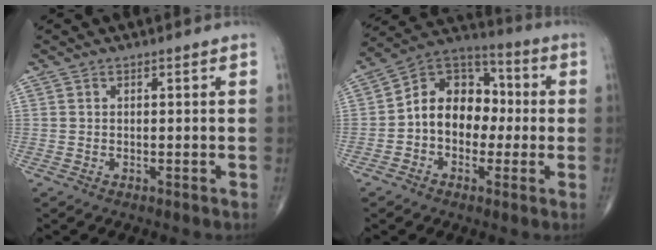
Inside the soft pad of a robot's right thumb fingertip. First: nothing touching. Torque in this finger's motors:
{"motor_torque": [-0.23, 1.09, 0.19, -0.19, 0.11]}